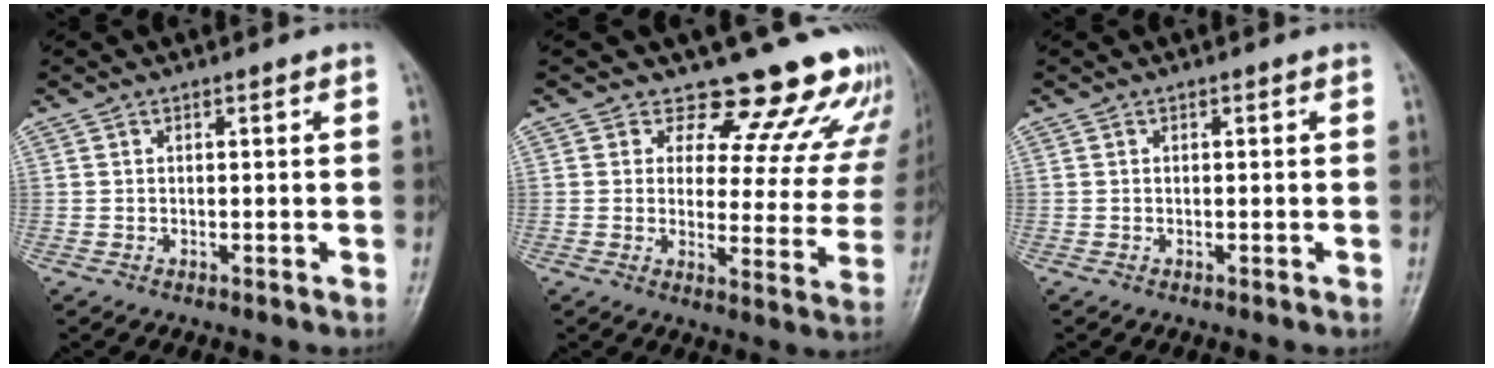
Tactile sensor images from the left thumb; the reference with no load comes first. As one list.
[{"total": 17.5, "force": [15.7, 6.5, 4.1], "torque": [0.012, -0.117, 0.169]}, {"total": 0.0}]